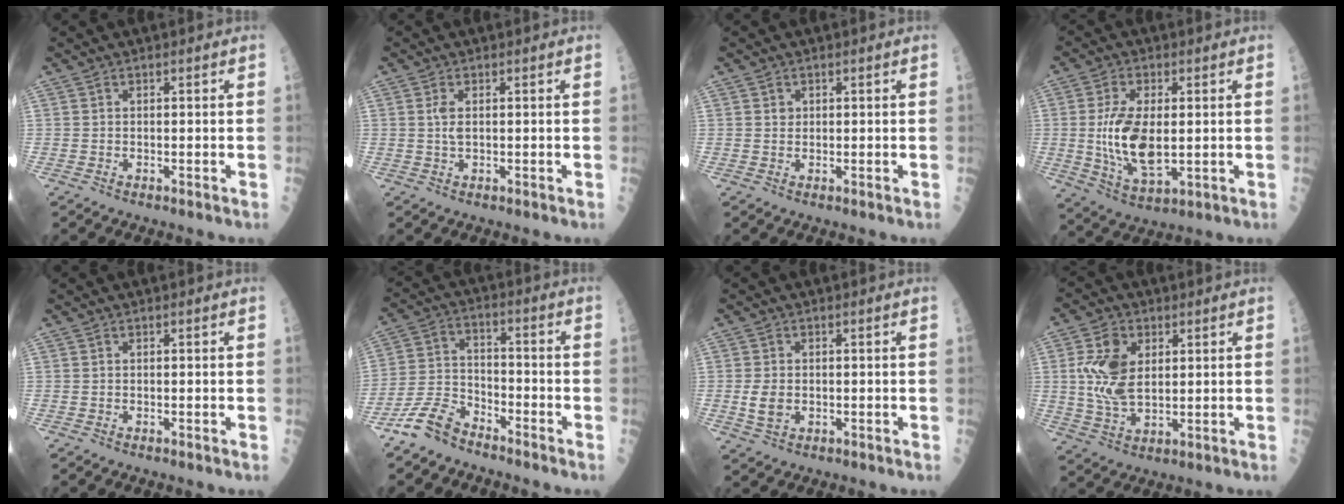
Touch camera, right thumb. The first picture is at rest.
{"total": 1.9, "force": [0.4, 0.7, 1.7], "torque": [-0.039, -0.001, 0.011]}
{"total": 1.3, "force": [0.5, 1.1, 0.4], "torque": [0.002, -0.001, 0.008]}
{"total": 12.3, "force": [0.1, 5.8, 10.9], "torque": [-0.209, -0.017, 0.011]}
{"total": 0.0}
{"total": 8.5, "force": [-6.7, 3.7, 3.6], "torque": [-0.071, 0.043, -0.141]}
{"total": 3.7, "force": [-0.3, 2.6, 2.6], "torque": [-0.044, -0.002, -0.002]}
{"total": 10.4, "force": [2.1, 6.3, 8.0], "torque": [-0.151, -0.006, 0.046]}